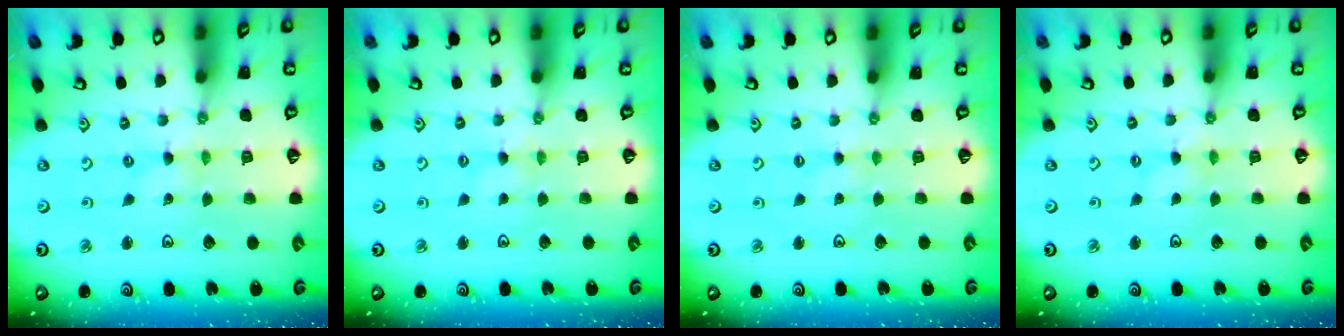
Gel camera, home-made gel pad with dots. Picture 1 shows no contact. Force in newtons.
{"total": 1.2, "press": 1.2, "slide": 0.3}
{"total": 0.0}
{"total": 0.0}